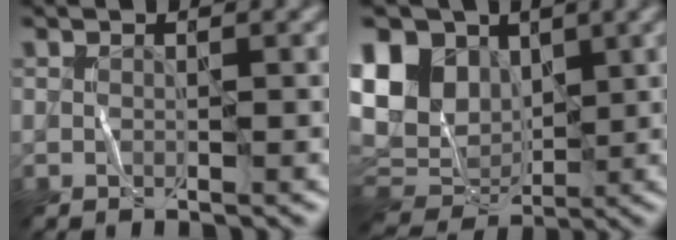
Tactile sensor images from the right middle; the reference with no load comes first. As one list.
[{"total": 10.9, "force": [3.2, 8.3, 6.2], "torque": [-0.154, 0.029, 0.060]}]